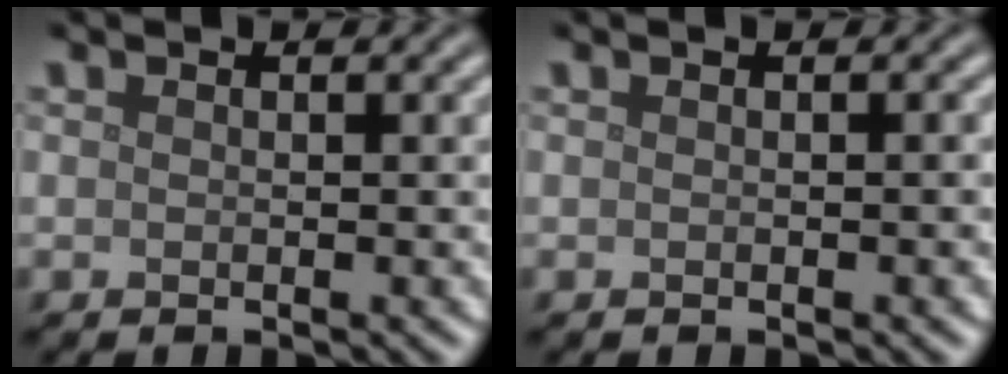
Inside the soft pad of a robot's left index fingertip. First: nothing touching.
{"total": 0.5, "force": [0.0, 0.0, 0.5], "torque": [-0.006, 0.002, 0.000]}